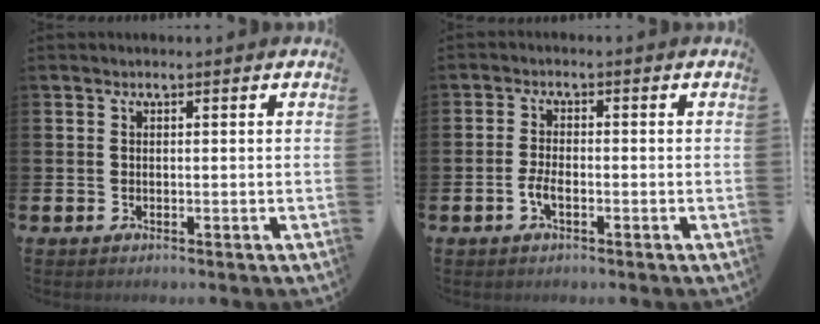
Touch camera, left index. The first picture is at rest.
{"total": 2.5, "force": [-0.9, 1.1, 2.0], "torque": [-0.030, 0.000, -0.019]}